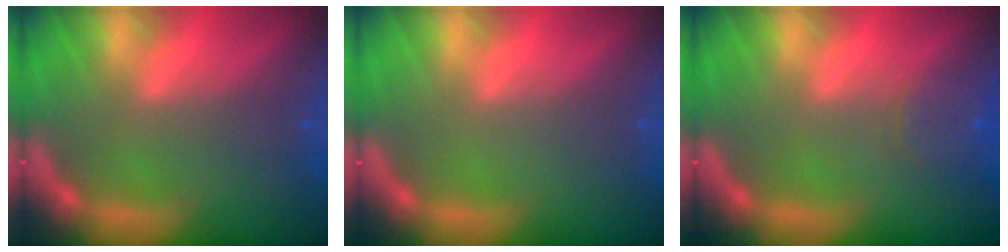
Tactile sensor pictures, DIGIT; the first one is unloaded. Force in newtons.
{"total": 0.0}
{"total": 2.4}